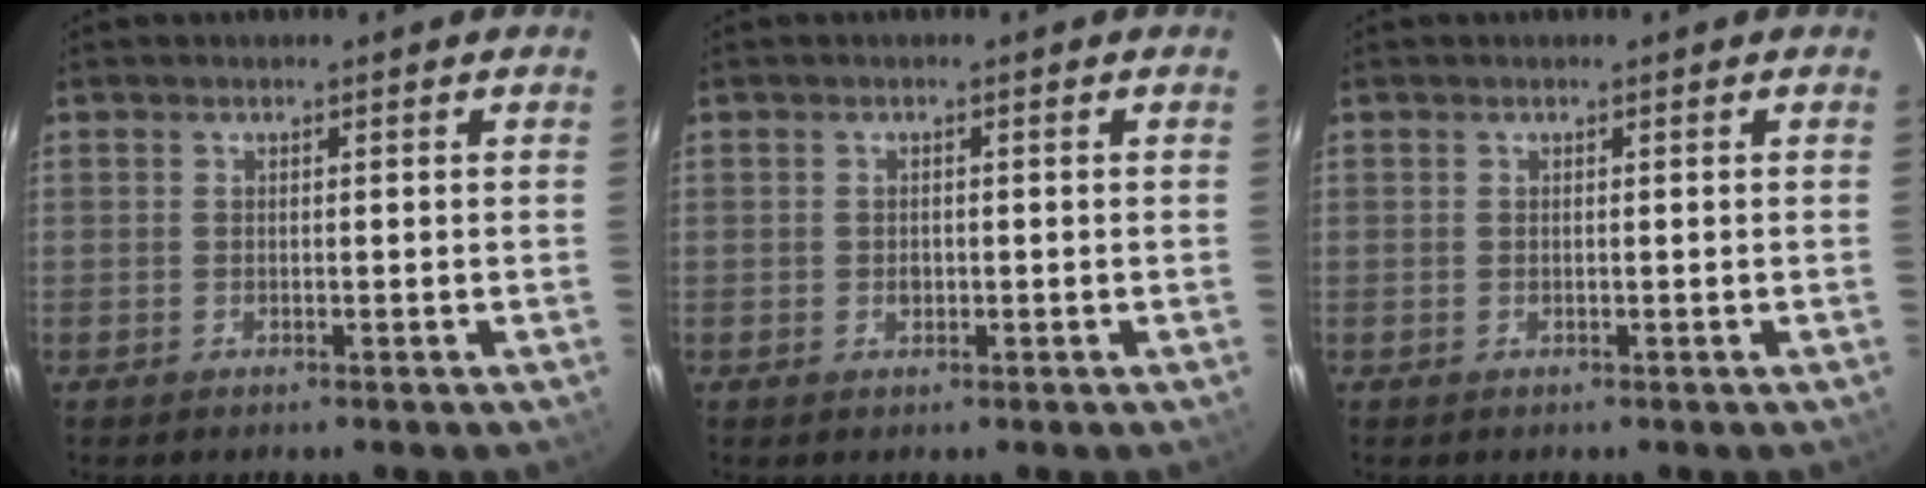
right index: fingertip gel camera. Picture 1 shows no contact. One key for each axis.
{"total": 1.1, "fx": -0.2, "fy": 1.0, "fz": 0.4, "tx": -0.007, "ty": 0.003, "tz": -0.002}
{"total": 0.0}